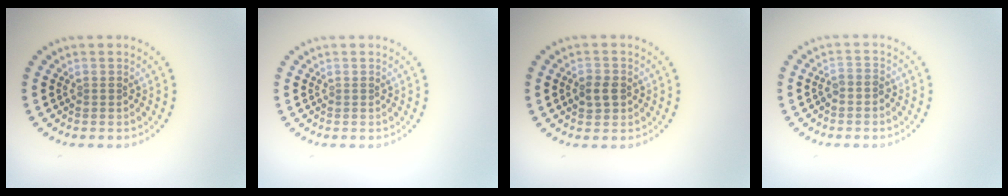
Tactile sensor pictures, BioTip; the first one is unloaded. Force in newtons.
{"total": 0.0}
{"total": 2.1, "press": 2.1, "slide": 0.2}
{"total": 1.1, "press": 0.8, "slide": 0.7}